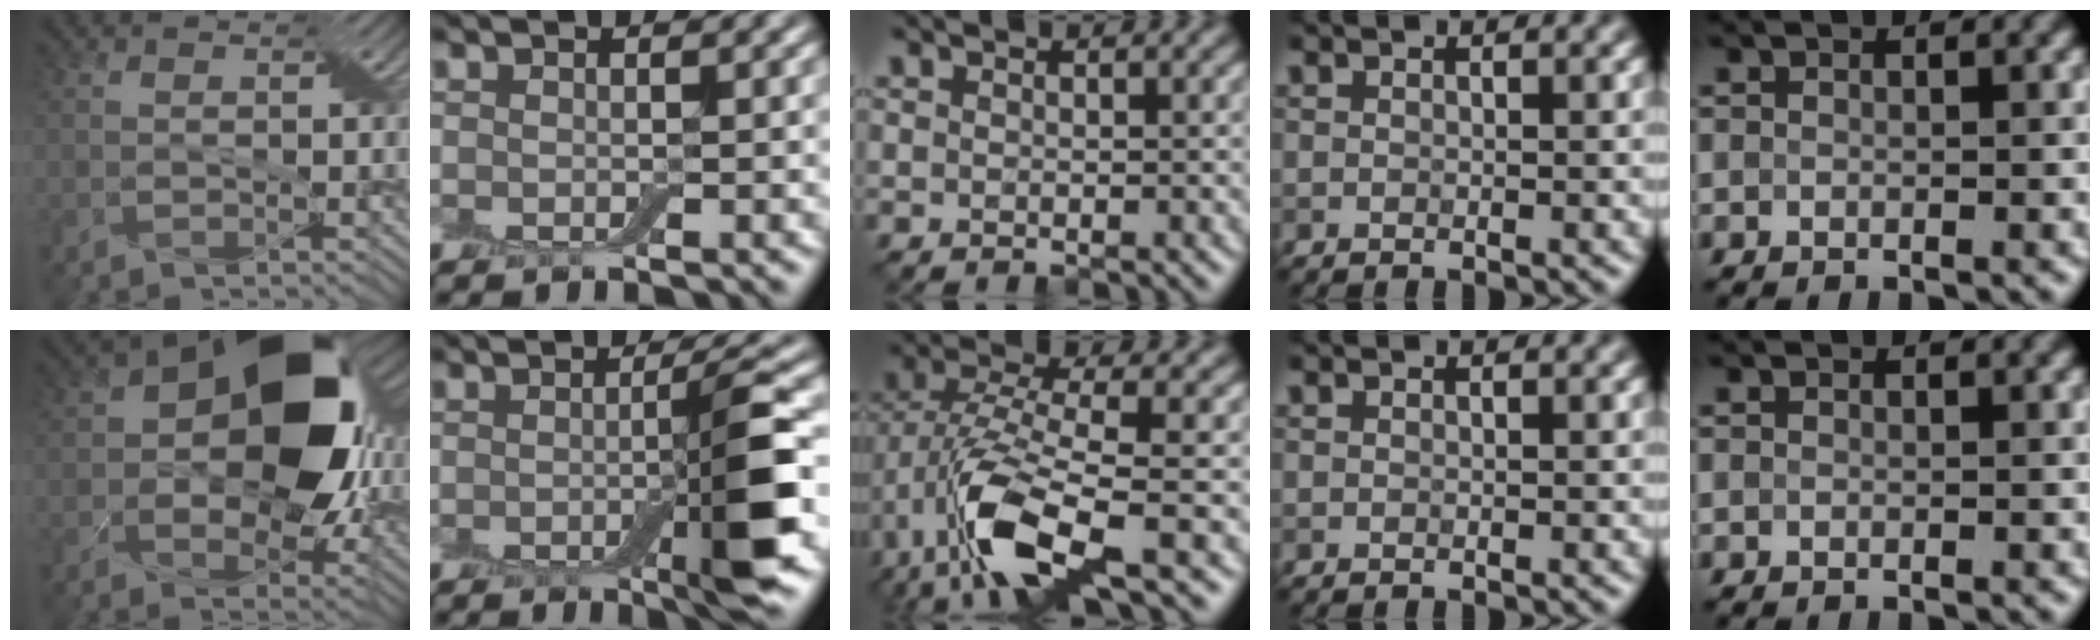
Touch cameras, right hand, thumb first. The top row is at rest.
{"thumb": {"total": 16.3, "force": [2.8, 10.1, 12.5], "torque": [-0.185, 0.004, 0.043]}, "index": {"total": 6.1, "force": [-1.1, 0.7, 6.0], "torque": [-0.086, 0.000, -0.021]}, "middle": {"total": 9.0, "force": [-3.7, 3.1, 7.6], "torque": [-0.163, -0.007, -0.079]}}